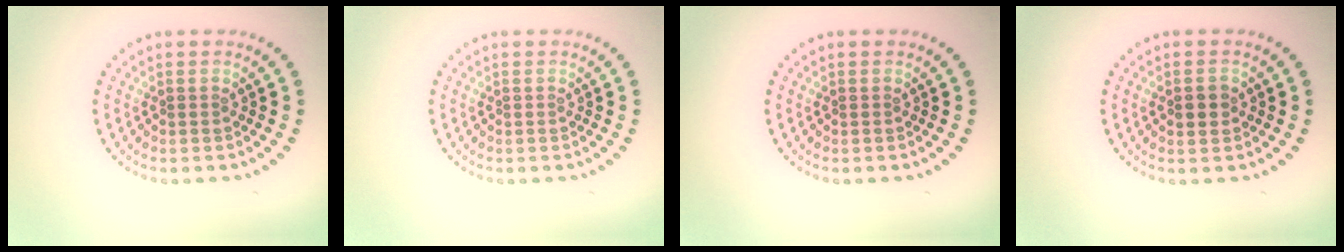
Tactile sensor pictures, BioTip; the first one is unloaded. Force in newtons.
{"total": 0.0}
{"total": 0.0}
{"total": 2.1, "press": 2.1, "slide": 0.1}